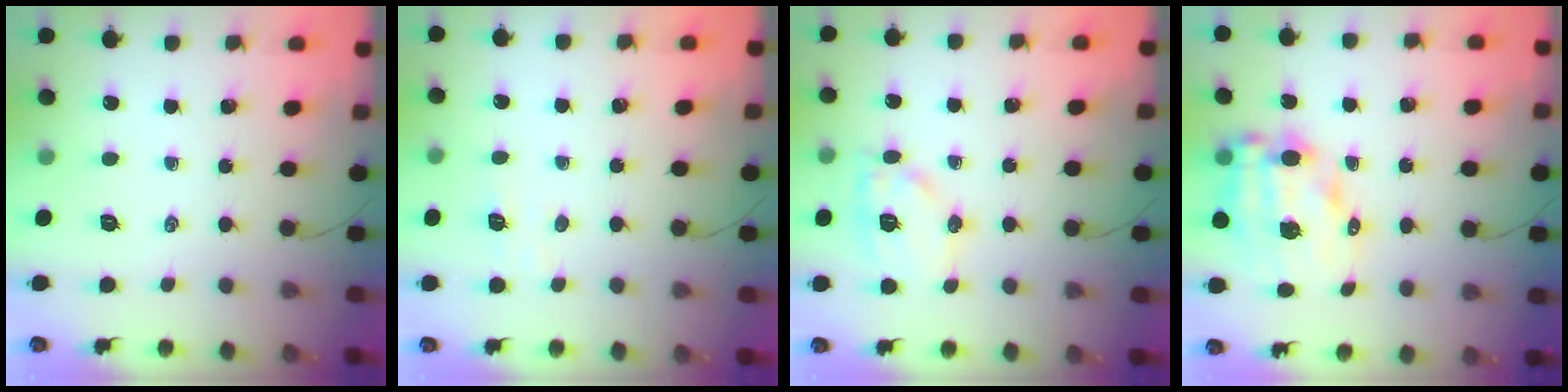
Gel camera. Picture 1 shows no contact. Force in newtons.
{"total": 3.0, "press": 2.9, "slide": 0.8}
{"total": 10.8, "press": 10.7, "slide": 0.9}
{"total": 12.3, "press": 12.0, "slide": 3.0}